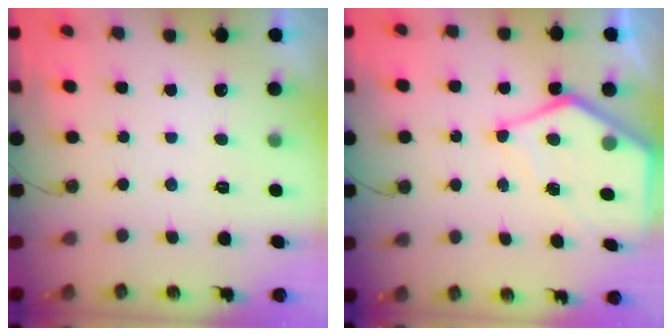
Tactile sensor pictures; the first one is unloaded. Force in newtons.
{"total": 9.7, "press": 9.7, "slide": 0.9}